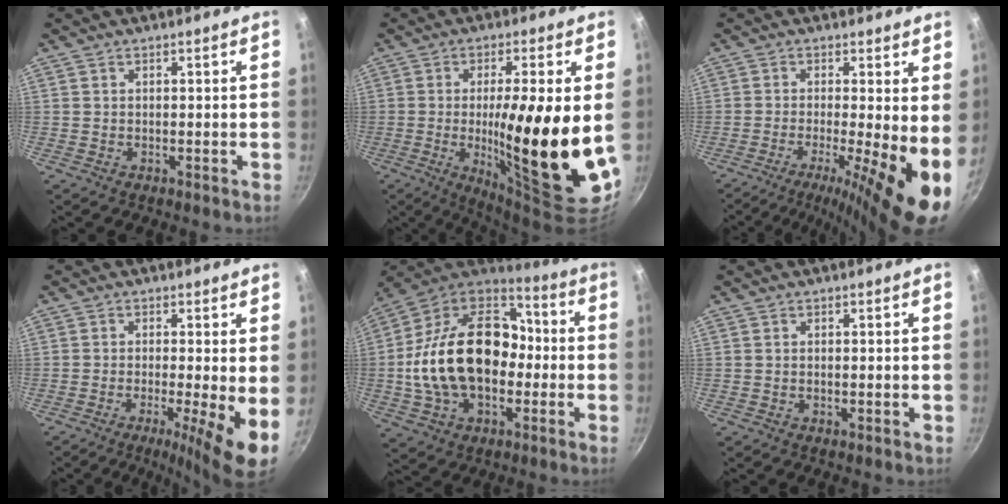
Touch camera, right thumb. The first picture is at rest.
{"total": 20.2, "force": [-1.1, 3.9, 19.8], "torque": [-0.304, -0.017, -0.013]}
{"total": 10.6, "force": [-2.1, 1.5, 10.3], "torque": [-0.158, -0.008, -0.039]}
{"total": 8.5, "force": [-1.5, 1.0, 8.4], "torque": [-0.122, -0.010, -0.024]}
{"total": 25.4, "force": [-2.2, 17.0, 18.7], "torque": [-0.312, 0.059, -0.043]}
{"total": 0.0}